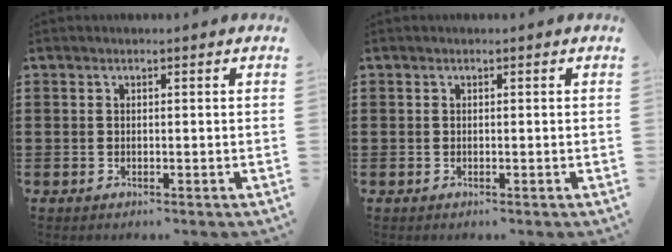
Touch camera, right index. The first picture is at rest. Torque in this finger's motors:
{"motor_torque": [-0.35, 0.40, 0.00, 0.00]}